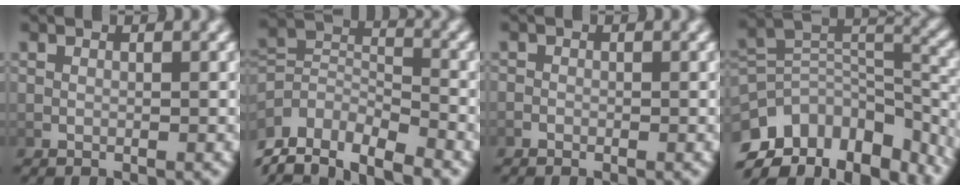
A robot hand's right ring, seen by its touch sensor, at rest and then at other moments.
{"total": 11.8, "force": [-6.5, 8.4, 5.3], "torque": [-0.119, -0.057, -0.095]}
{"total": 0.5, "force": [-0.5, 0.2, 0.0], "torque": [-0.001, -0.004, -0.009]}
{"total": 15.9, "force": [-7.6, 11.4, 8.1], "torque": [-0.165, -0.046, -0.115]}